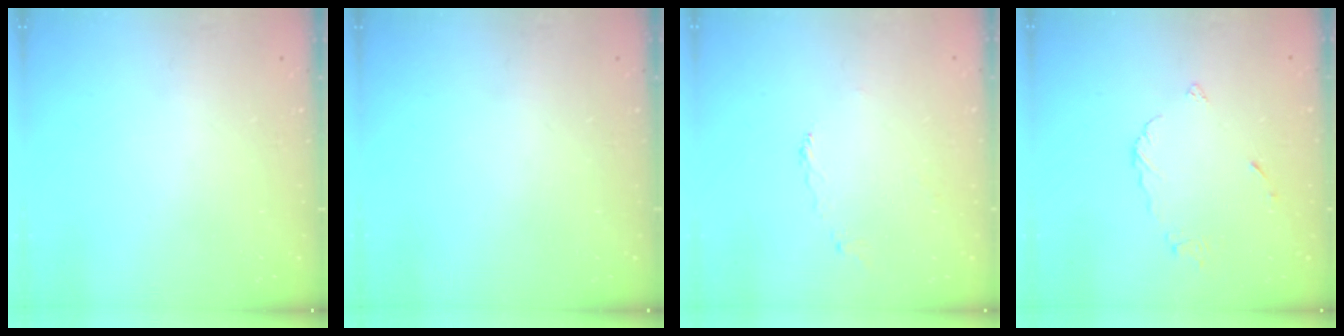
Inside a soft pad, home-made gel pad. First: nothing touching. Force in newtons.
{"total": 0.0}
{"total": 2.2, "press": 2.2, "slide": 0.4}
{"total": 5.3, "press": 5.3, "slide": 0.2}